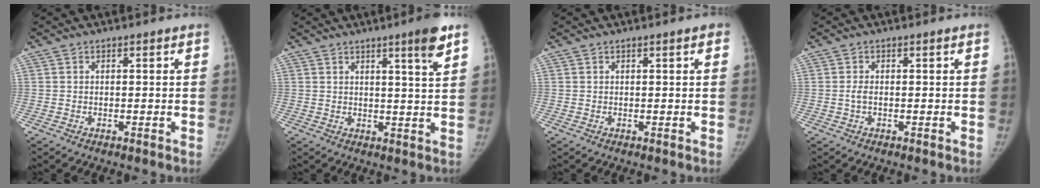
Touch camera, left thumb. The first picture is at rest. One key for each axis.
{"total": 6.1, "fx": 3.6, "fy": 0.0, "fz": 4.9, "tx": -0.066, "ty": -0.025, "tz": 0.052}
{"total": 1.2, "fx": 0.6, "fy": 0.1, "fz": 1.1, "tx": -0.017, "ty": 0.001, "tz": 0.006}
{"total": 1.3, "fx": -0.1, "fy": 0.4, "fz": 1.3, "tx": -0.030, "ty": 0.003, "tz": 0.000}